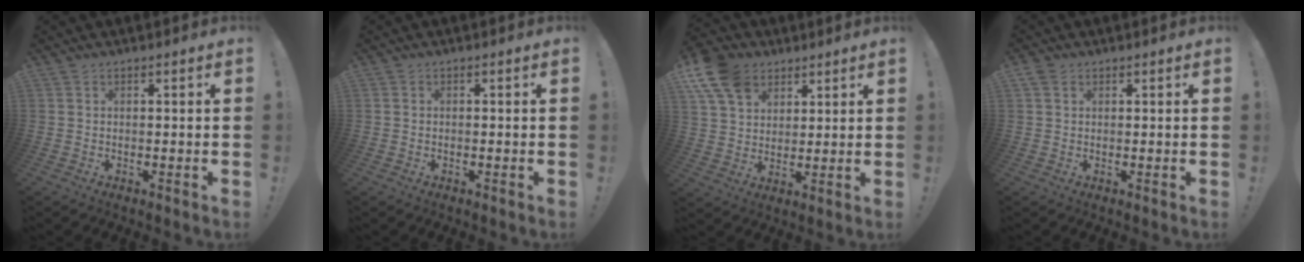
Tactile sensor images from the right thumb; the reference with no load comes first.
{"total": 0.7, "force": [-0.7, 0.1, 0.1], "torque": [-0.008, 0.003, -0.012]}
{"total": 13.1, "force": [6.9, 9.4, 6.0], "torque": [-0.102, -0.030, 0.139]}
{"total": 1.9, "force": [0.9, 1.3, 1.0], "torque": [-0.017, 0.001, 0.018]}